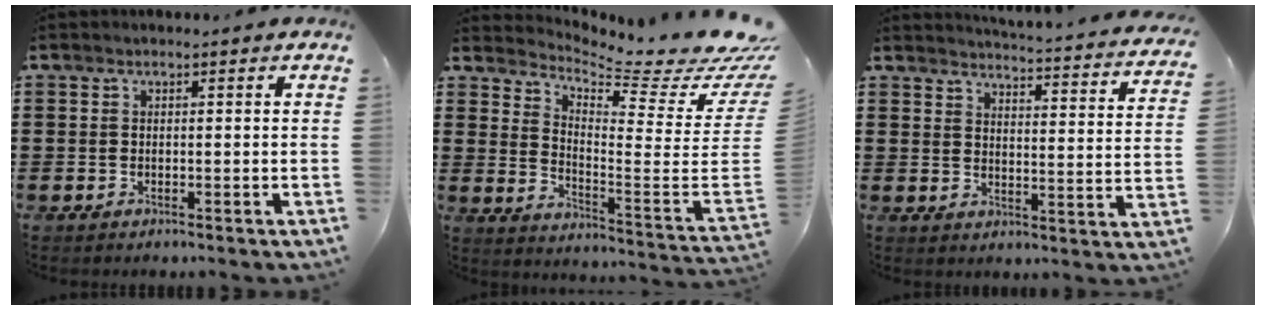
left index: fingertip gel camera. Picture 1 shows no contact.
{"total": 5.1, "force": [4.6, -0.2, 2.4], "torque": [-0.061, -0.062, 0.068]}
{"total": 3.5, "force": [3.4, -0.4, 0.7], "torque": [-0.027, -0.039, 0.048]}